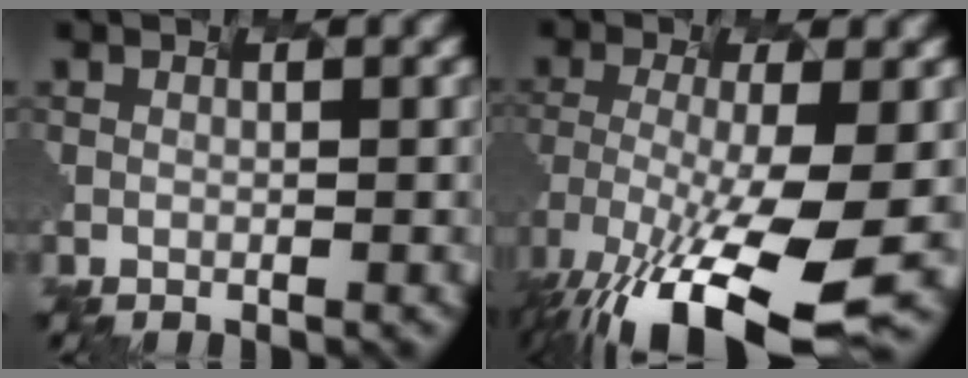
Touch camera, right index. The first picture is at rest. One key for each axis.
{"total": 11.9, "fx": -7.8, "fy": 1.8, "fz": 8.8, "tx": -0.201, "ty": -0.038, "tz": -0.089}